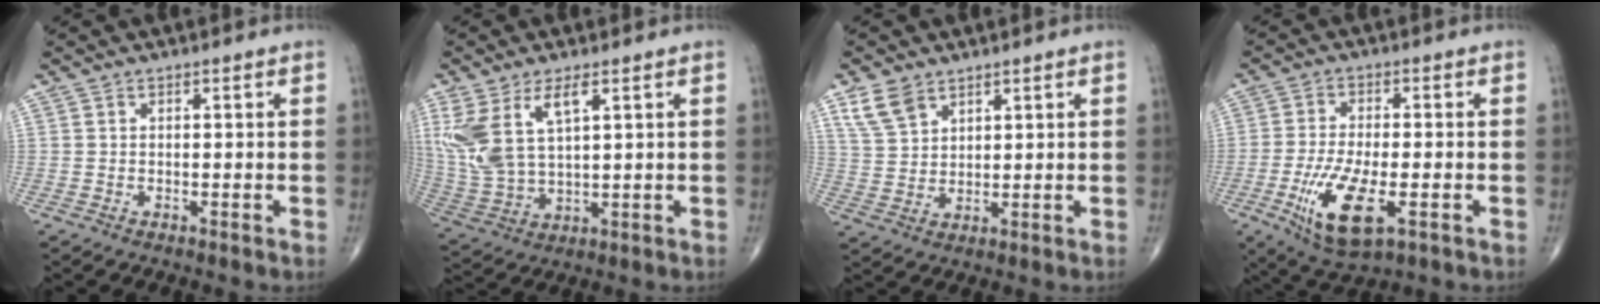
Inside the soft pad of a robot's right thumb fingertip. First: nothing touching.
{"total": 12.9, "force": [5.1, 5.8, 10.2], "torque": [-0.230, -0.014, 0.117]}
{"total": 6.1, "force": [4.0, 3.7, 2.9], "torque": [-0.046, -0.015, 0.087]}
{"total": 12.2, "force": [-4.2, 4.6, 10.5], "torque": [-0.205, -0.008, -0.067]}